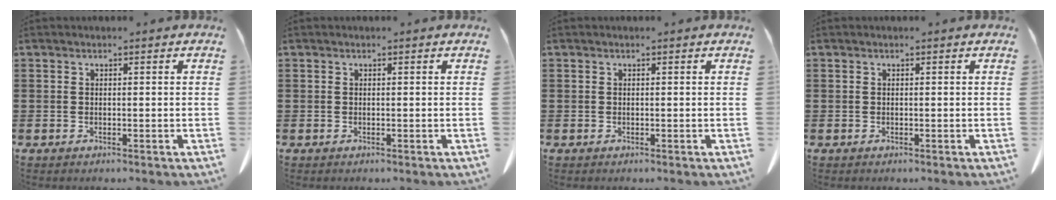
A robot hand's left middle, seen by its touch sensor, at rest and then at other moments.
{"total": 0.0}
{"total": 0.0}
{"total": 0.0}